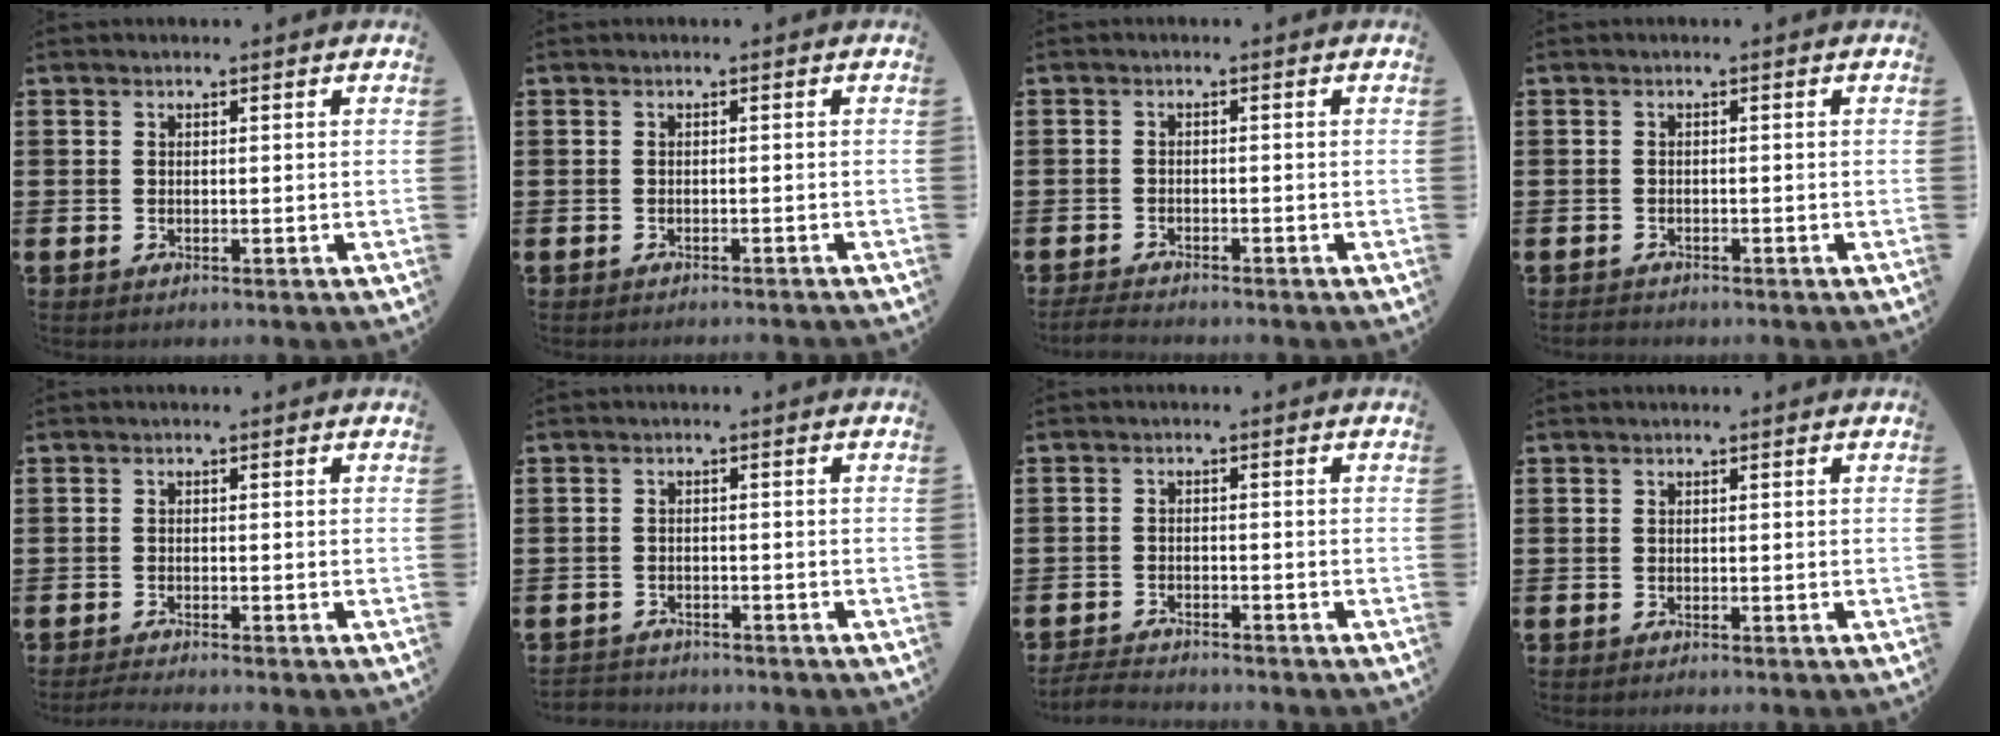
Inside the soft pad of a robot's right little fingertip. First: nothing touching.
{"total": 0.6, "force": [-0.6, -0.1, 0.0], "torque": [0.001, -0.002, -0.011]}
{"total": 1.5, "force": [-1.5, 0.1, 0.4], "torque": [-0.009, 0.003, -0.030]}
{"total": 0.6, "force": [-0.6, 0.1, -0.1], "torque": [-0.001, -0.001, -0.013]}
{"total": 1.1, "force": [-0.9, -0.1, 0.5], "torque": [-0.008, -0.001, -0.019]}
{"total": 1.5, "force": [-1.5, 0.2, -0.2], "torque": [-0.001, 0.002, -0.034]}
{"total": 2.4, "force": [-2.4, 0.0, 0.1], "torque": [-0.005, 0.003, -0.052]}
{"total": 0.0}